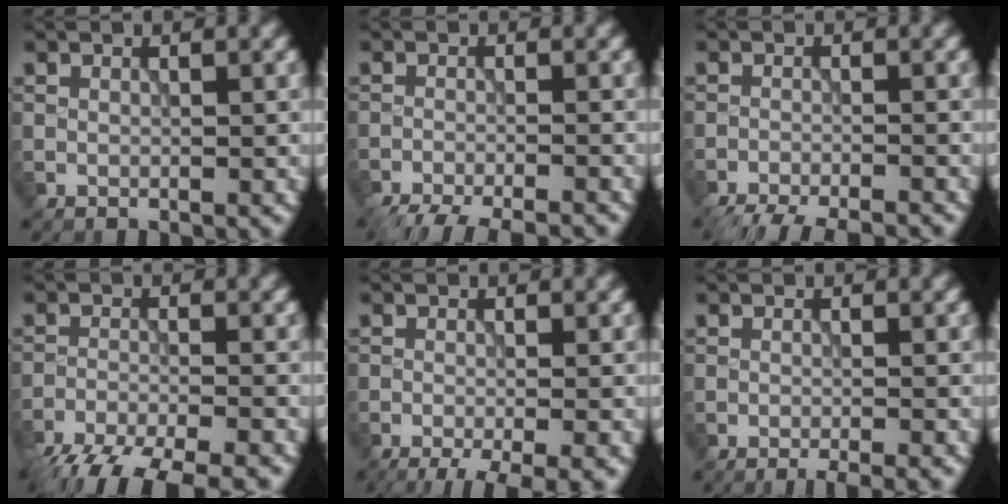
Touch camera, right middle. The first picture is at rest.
{"total": 9.4, "force": [-8.6, 1.9, 3.3], "torque": [-0.048, -0.022, -0.124]}
{"total": 9.1, "force": [-8.4, 1.8, 3.0], "torque": [-0.040, -0.018, -0.119]}
{"total": 10.2, "force": [-8.8, 2.5, 4.4], "torque": [-0.082, -0.034, -0.140]}
{"total": 6.2, "force": [-4.1, 1.7, 4.4], "torque": [-0.056, -0.018, -0.061]}
{"total": 3.3, "force": [-2.4, 0.7, 2.2], "torque": [-0.023, 0.003, -0.037]}